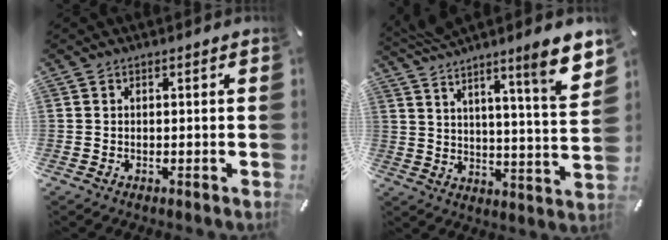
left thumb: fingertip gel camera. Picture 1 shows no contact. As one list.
[{"total": 11.3, "force": [8.6, 0.7, 7.3], "torque": [-0.124, -0.065, 0.139]}]